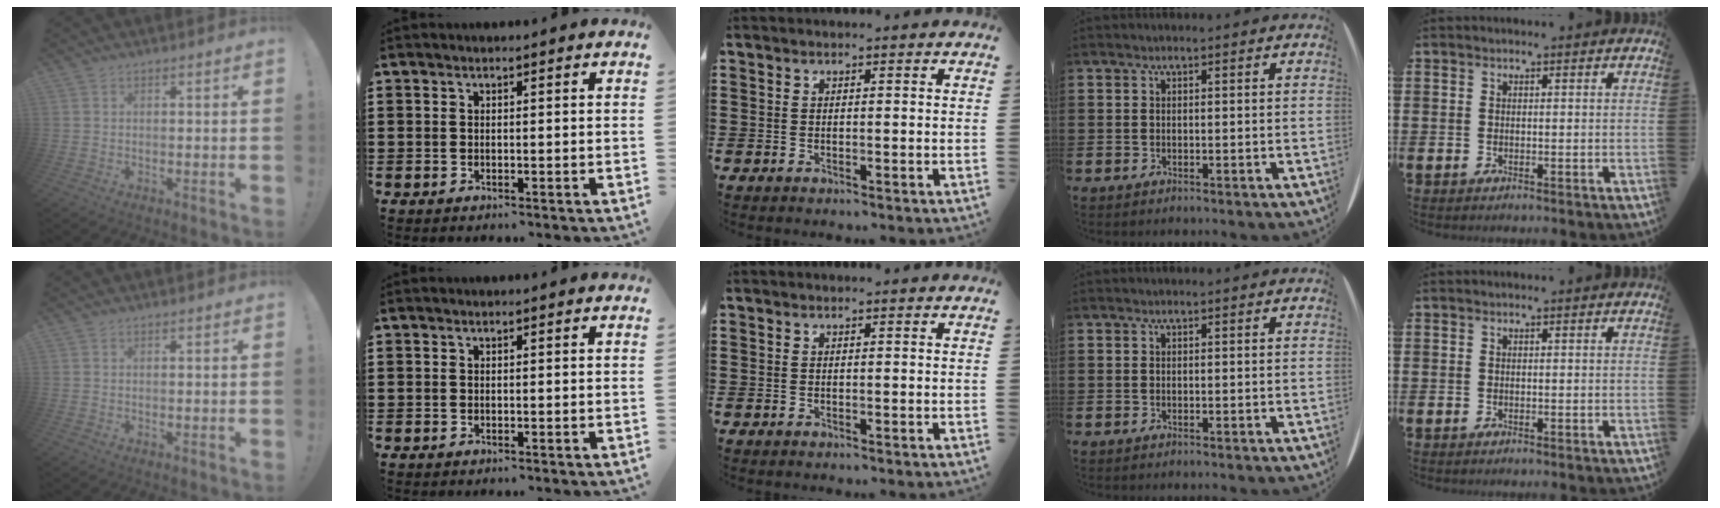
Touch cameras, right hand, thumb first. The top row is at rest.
{}